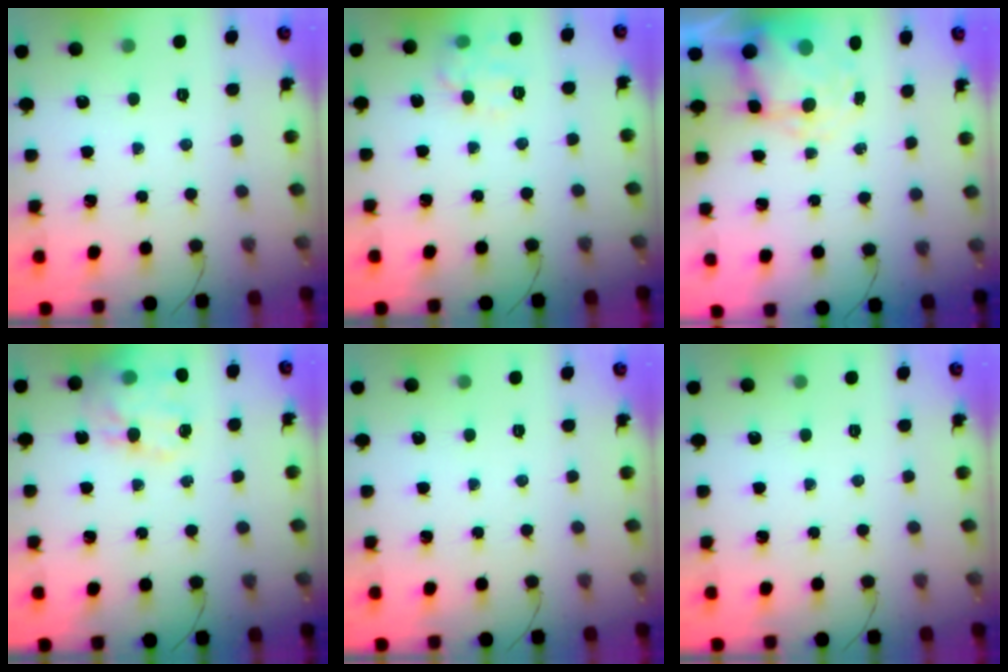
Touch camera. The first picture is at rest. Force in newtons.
{"total": 9.3, "press": 9.3, "slide": 0.4}
{"total": 5.8, "press": 5.7, "slide": 1.2}
{"total": 16.4, "press": 16.0, "slide": 3.5}
{"total": 0.0}
{"total": 0.0}